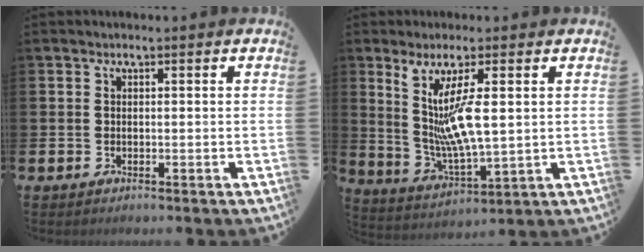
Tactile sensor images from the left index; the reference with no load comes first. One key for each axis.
{"total": 8.5, "fx": 3.5, "fy": 1.2, "fz": 7.7, "tx": -0.165, "ty": -0.015, "tz": 0.058}